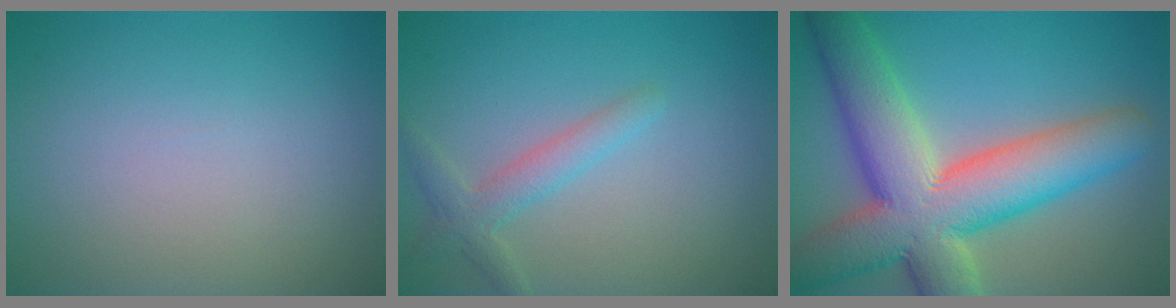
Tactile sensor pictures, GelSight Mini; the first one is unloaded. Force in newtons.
{"total": 2.5, "press": 2.5, "slide": 0.1}
{"total": 12.7, "press": 12.7, "slide": 1.2}